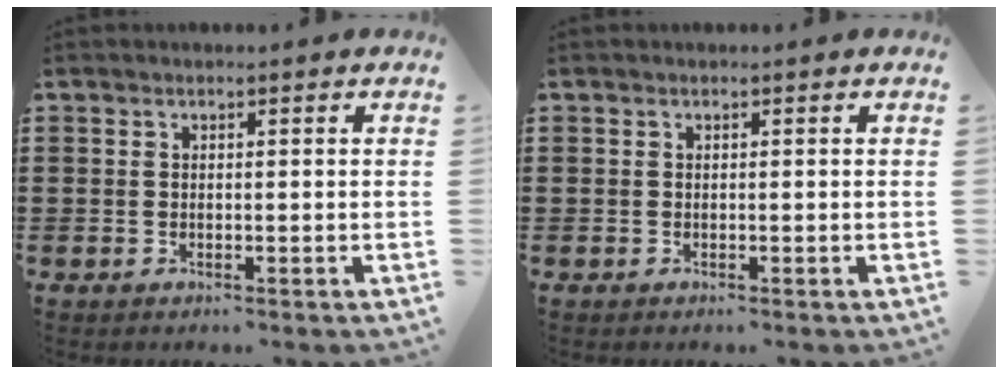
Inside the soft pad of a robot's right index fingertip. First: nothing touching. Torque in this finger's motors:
{"motor_torque": [0.40, 0.06, 0.01, 0.02]}